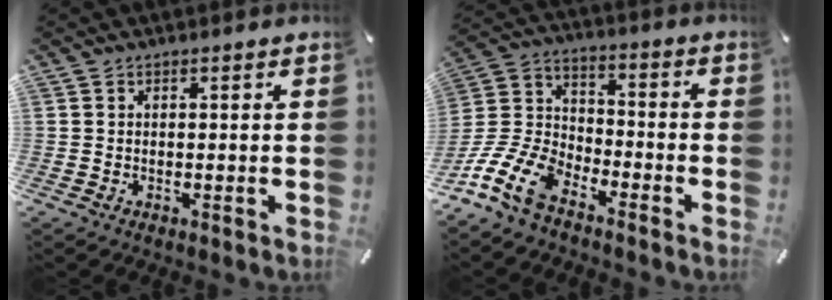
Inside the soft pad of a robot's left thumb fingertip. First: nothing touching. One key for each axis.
{"total": 13.3, "fx": -9.7, "fy": 6.5, "fz": 6.3, "tx": -0.143, "ty": 0.038, "tz": -0.187}